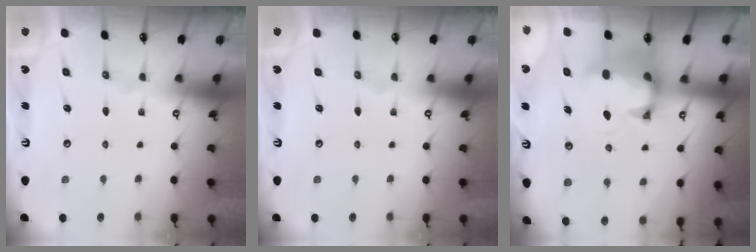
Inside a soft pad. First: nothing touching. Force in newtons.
{"total": 0.0}
{"total": 1.7, "press": 1.2, "slide": 1.2}